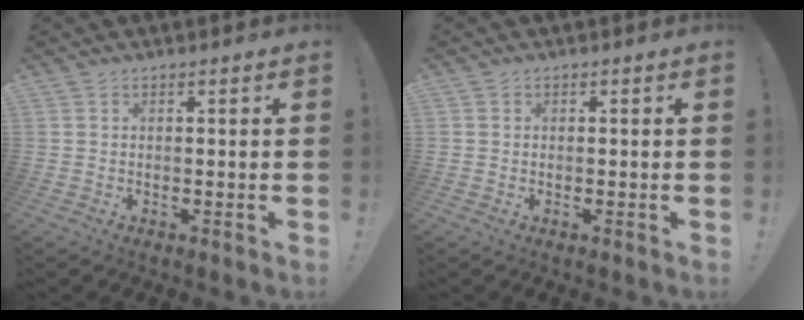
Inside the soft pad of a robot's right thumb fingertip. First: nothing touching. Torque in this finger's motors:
{"motor_torque": [-0.02, -0.32, -0.21, 0.08, -0.02]}